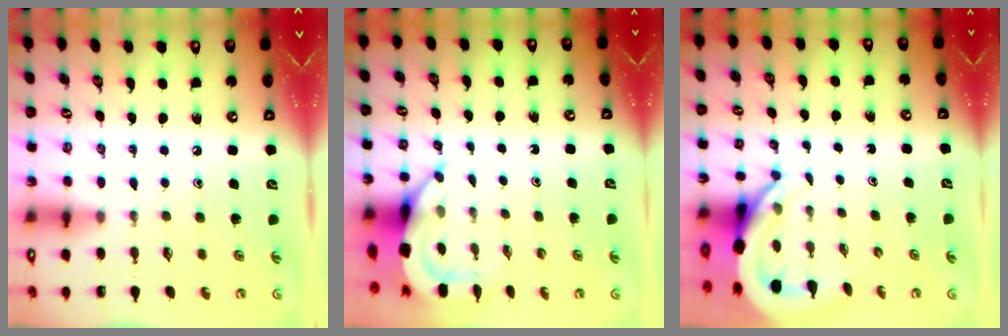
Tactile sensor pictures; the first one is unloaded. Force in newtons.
{"total": 6.0, "press": 6.0, "slide": 0.7}
{"total": 6.3, "press": 6.3, "slide": 0.9}